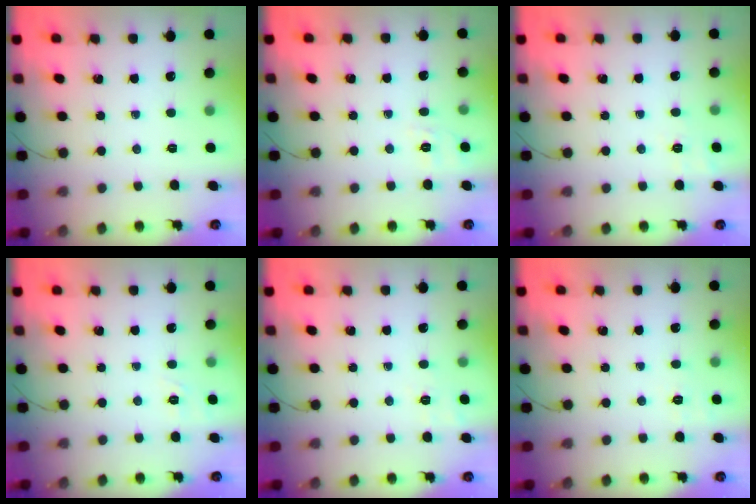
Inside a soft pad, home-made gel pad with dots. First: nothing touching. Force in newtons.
{"total": 1.9, "press": 0.4, "slide": 1.9}
{"total": 2.6, "press": 1.9, "slide": 1.8}
{"total": 1.7, "press": 0.3, "slide": 1.6}
{"total": 2.6, "press": 1.9, "slide": 1.8}
{"total": 2.1, "press": 1.2, "slide": 1.8}